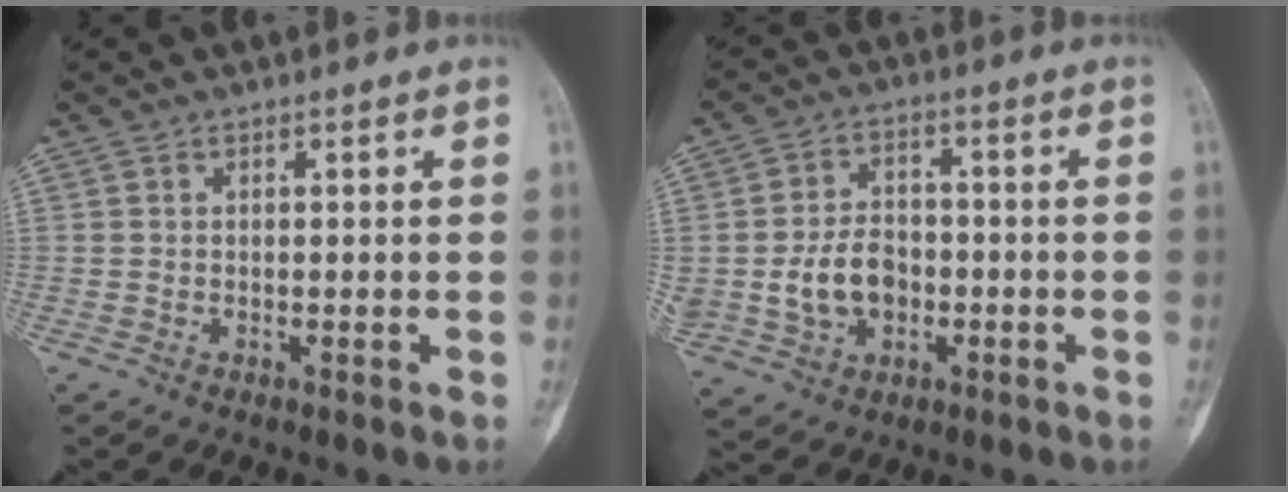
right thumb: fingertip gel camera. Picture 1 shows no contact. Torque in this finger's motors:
{"motor_torque": [0.20, 0.20, 0.70, 0.10, 0.06]}